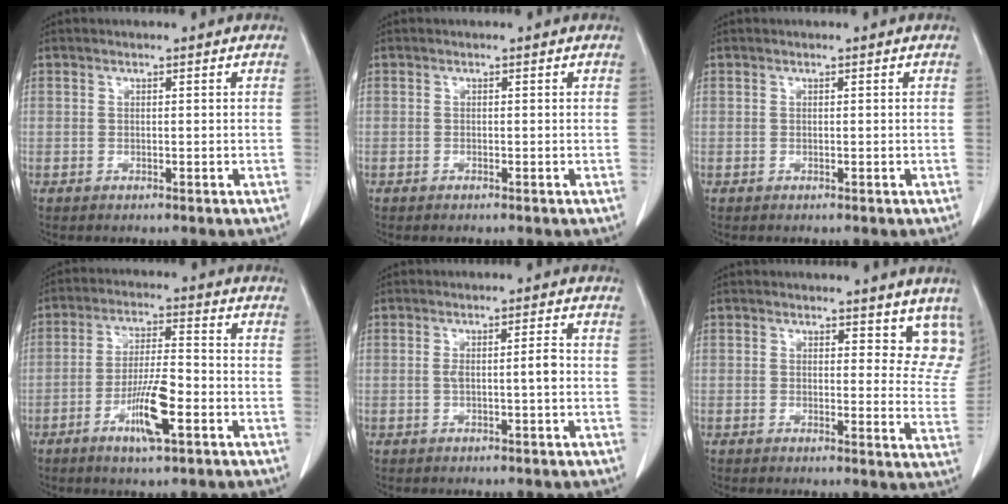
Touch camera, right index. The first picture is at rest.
{"total": 0.0}
{"total": 0.0}
{"total": 8.7, "force": [-3.7, 1.2, 7.8], "torque": [-0.147, -0.005, -0.064]}
{"total": 2.9, "force": [-0.3, 0.2, 2.9], "torque": [-0.053, 0.006, -0.003]}
{"total": 8.1, "force": [6.9, 3.5, 2.5], "torque": [0.008, -0.026, 0.055]}